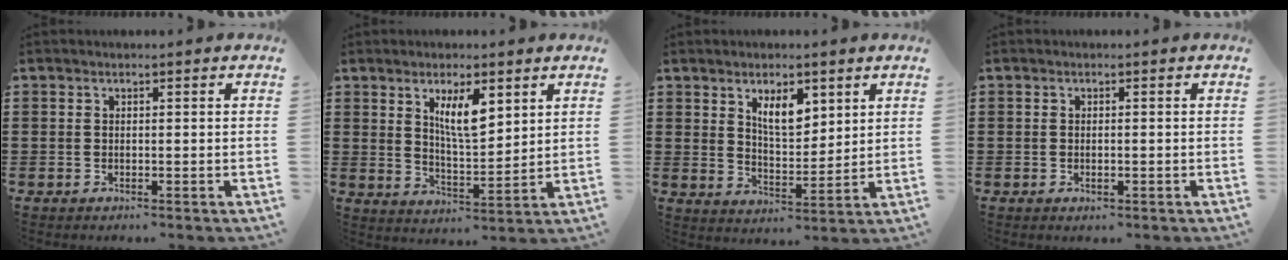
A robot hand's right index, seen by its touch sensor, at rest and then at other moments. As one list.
[{"total": 6.6, "force": [3.2, 2.0, 5.4], "torque": [-0.106, -0.002, 0.054]}, {"total": 5.9, "force": [3.3, 2.6, 4.1], "torque": [-0.068, -0.003, 0.054]}, {"total": 1.0, "force": [-0.2, 0.2, 0.9], "torque": [-0.017, -0.003, -0.003]}]